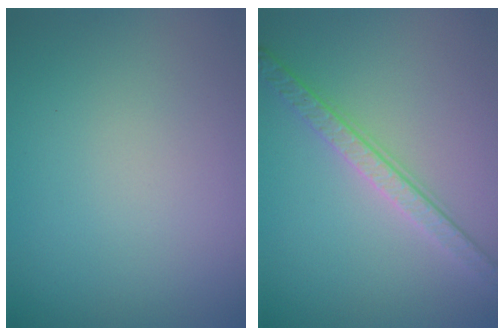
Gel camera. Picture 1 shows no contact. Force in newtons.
{"total": 3.8, "press": 3.0, "slide": 2.4}